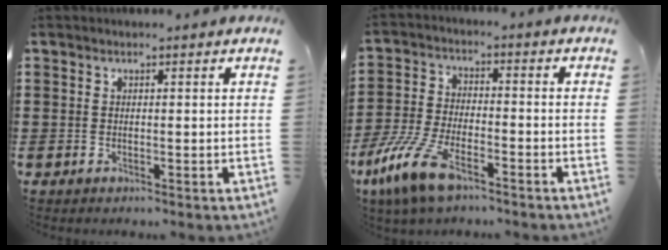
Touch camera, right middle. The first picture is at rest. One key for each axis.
{"total": 10.4, "fx": -6.9, "fy": 3.5, "fz": 6.9, "tx": -0.166, "ty": 0.003, "tz": -0.137}